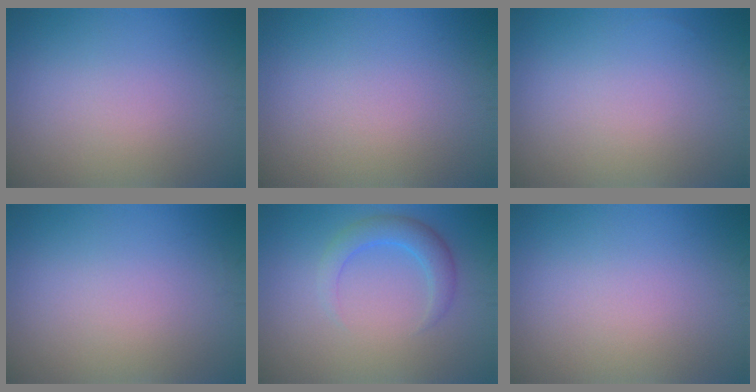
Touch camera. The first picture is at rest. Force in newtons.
{"total": 0.0}
{"total": 0.0}
{"total": 0.0}
{"total": 2.8, "press": 2.8, "slide": 0.2}
{"total": 0.0}